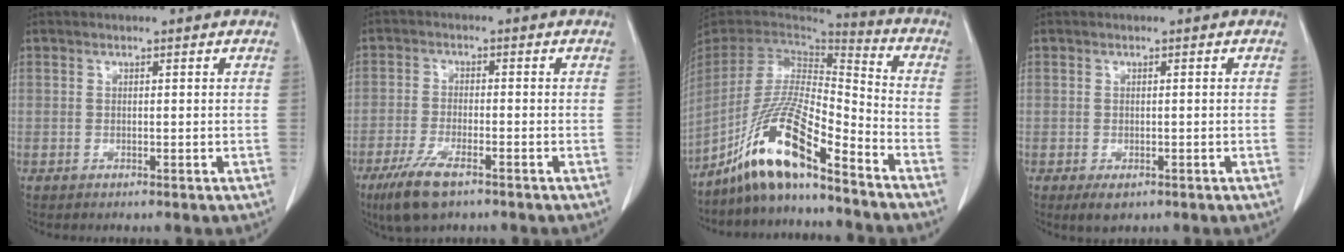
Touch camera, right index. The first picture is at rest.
{"total": 7.0, "force": [-4.6, 1.5, 5.0], "torque": [-0.105, -0.016, -0.081]}
{"total": 14.6, "force": [-10.4, 1.1, 10.1], "torque": [-0.201, -0.005, -0.198]}
{"total": 2.2, "force": [-1.2, 1.2, 1.4], "torque": [-0.019, -0.003, -0.010]}